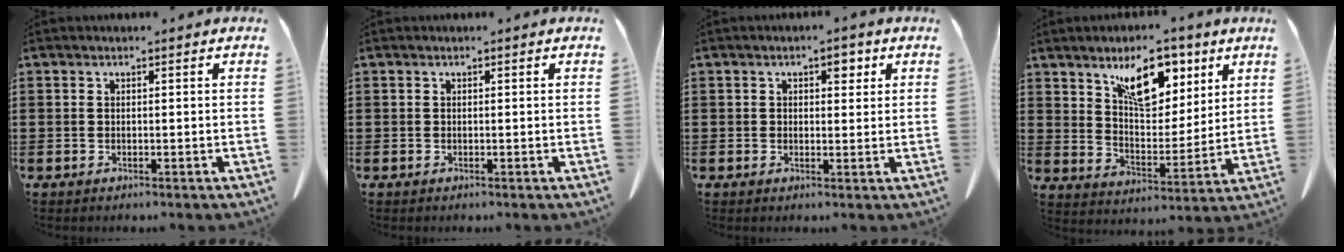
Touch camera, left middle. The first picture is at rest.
{"total": 0.0}
{"total": 2.7, "force": [1.3, 1.4, 1.8], "torque": [-0.023, 0.002, 0.018]}
{"total": 10.3, "force": [6.5, 4.8, 6.4], "torque": [-0.114, -0.013, 0.112]}